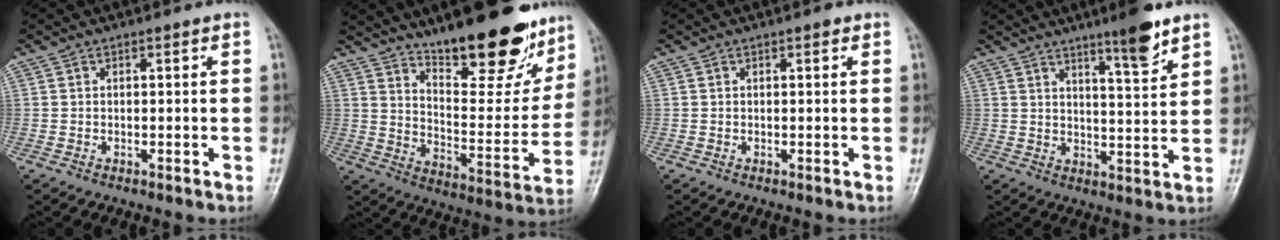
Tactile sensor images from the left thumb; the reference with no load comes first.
{"total": 21.9, "force": [16.0, 7.0, 13.2], "torque": [-0.141, -0.099, 0.243]}
{"total": 0.8, "force": [0.5, 0.3, 0.5], "torque": [-0.006, 0.000, 0.003]}
{"total": 7.9, "force": [5.6, 0.9, 5.4], "torque": [-0.076, -0.042, 0.087]}